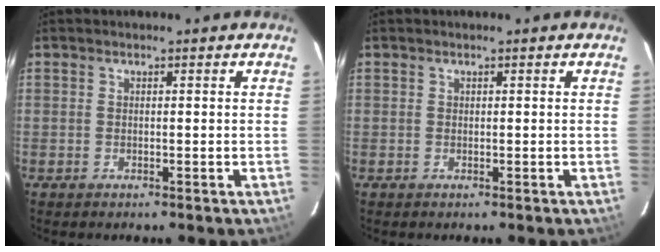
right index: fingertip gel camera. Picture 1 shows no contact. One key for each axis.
{"total": 0.0}